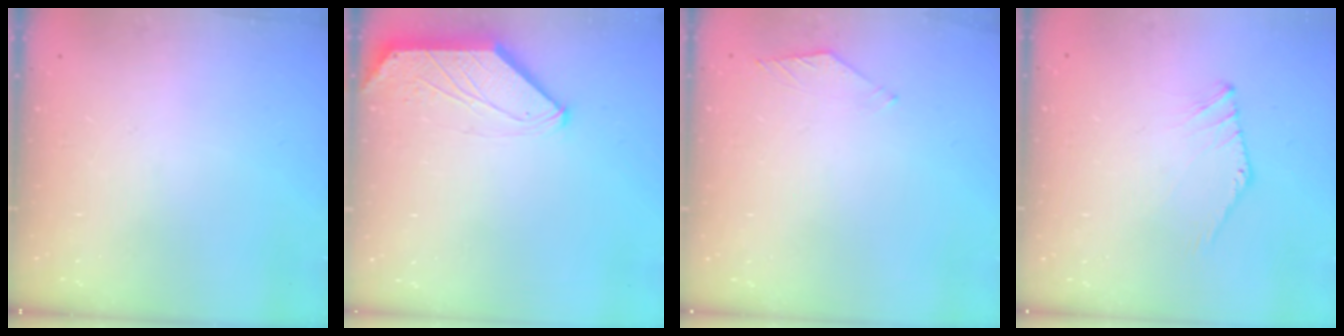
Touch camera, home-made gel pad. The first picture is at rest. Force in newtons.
{"total": 0.8, "press": 0.7, "slide": 0.3}
{"total": 3.1, "press": 3.1, "slide": 0.4}
{"total": 1.7, "press": 1.6, "slide": 0.4}